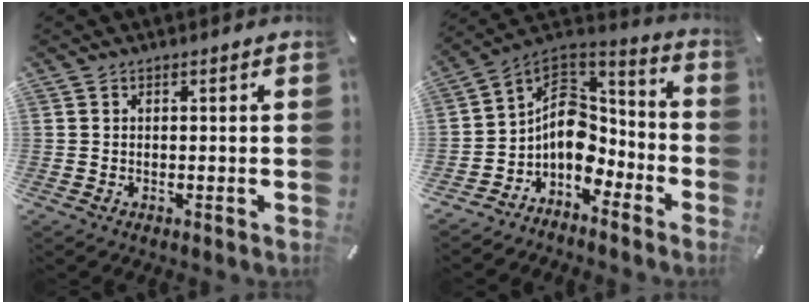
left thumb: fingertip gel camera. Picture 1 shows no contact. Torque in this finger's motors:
{"motor_torque": [-0.50, 1.59, 0.41, 0.00, 0.28]}